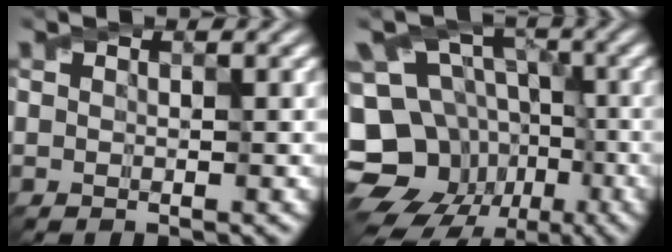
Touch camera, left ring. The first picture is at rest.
{"total": 16.8, "force": [-7.9, 13.3, 6.6], "torque": [-0.148, -0.016, -0.117]}